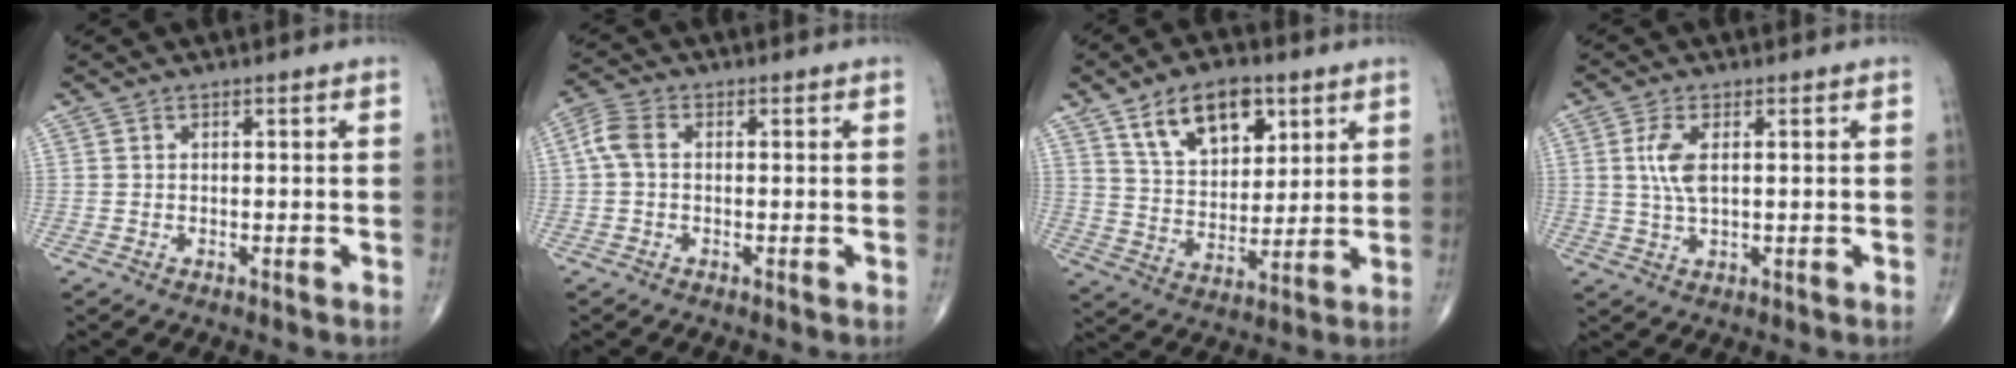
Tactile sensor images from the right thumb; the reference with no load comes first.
{"total": 4.1, "force": [0.1, 2.6, 3.2], "torque": [-0.077, 0.012, -0.005]}
{"total": 14.1, "force": [7.3, 8.1, 9.0], "torque": [-0.114, -0.034, 0.134]}
{"total": 5.0, "force": [1.1, 2.0, 4.4], "torque": [-0.104, -0.006, 0.025]}